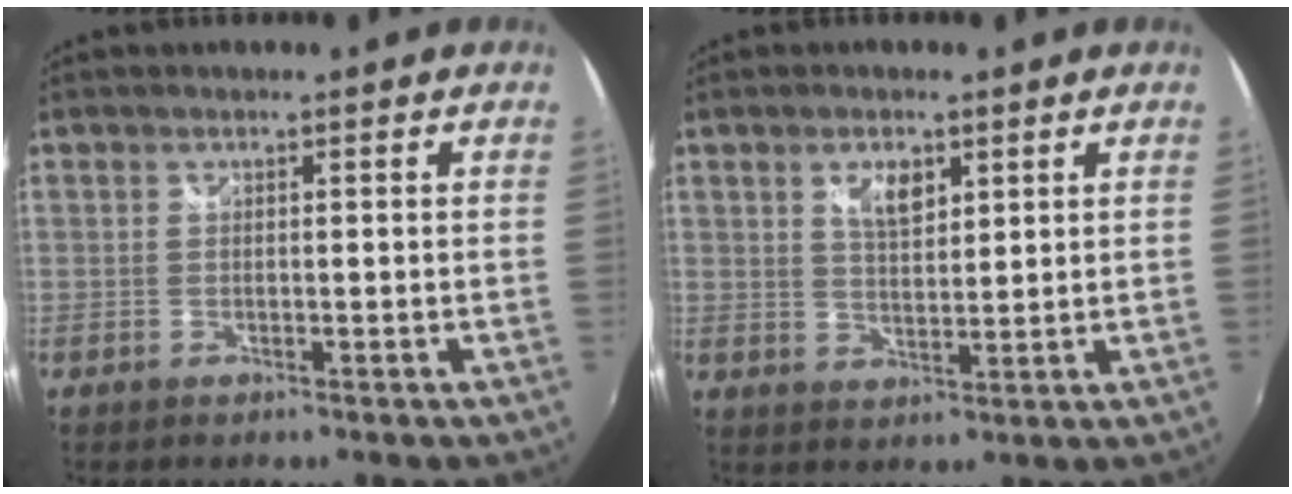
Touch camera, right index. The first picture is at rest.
{"total": 4.8, "force": [2.4, 2.4, 3.4], "torque": [-0.056, 0.003, 0.042]}